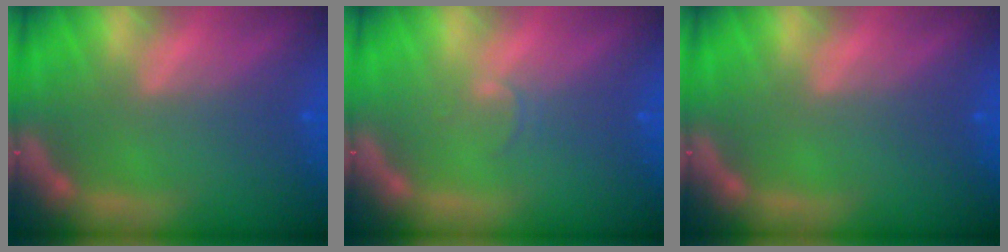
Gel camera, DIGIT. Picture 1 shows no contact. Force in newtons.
{"total": 1.0}
{"total": 0.0}